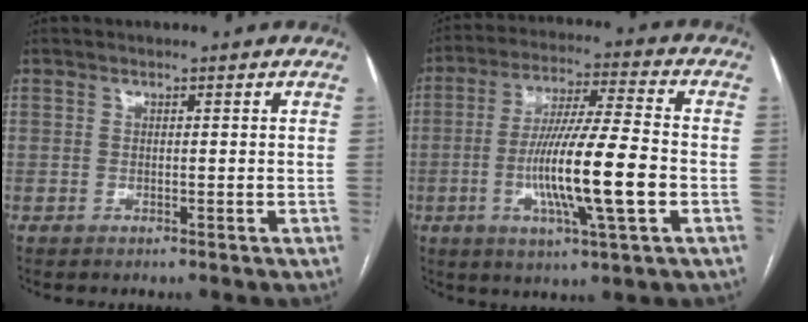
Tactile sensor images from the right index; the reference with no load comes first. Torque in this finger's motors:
{"motor_torque": [1.35, -0.79, 1.05, 0.21]}